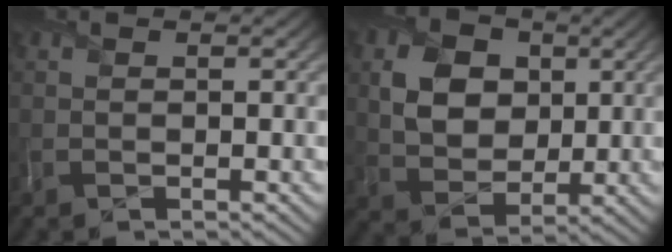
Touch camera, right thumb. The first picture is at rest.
{"total": 7.7, "force": [2.0, 5.9, 4.5], "torque": [-0.103, 0.003, 0.028]}